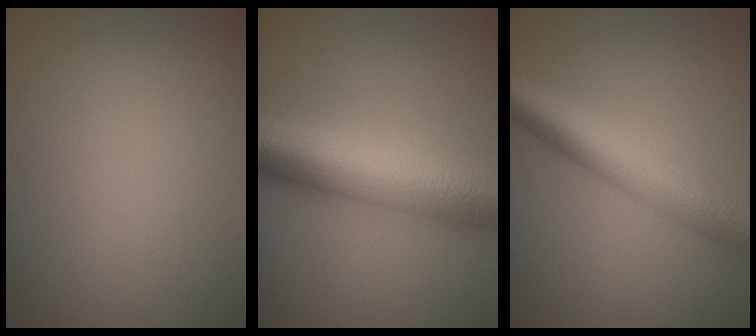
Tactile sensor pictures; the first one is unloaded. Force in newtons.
{"total": 10.6, "press": 10.6, "slide": 0.1}
{"total": 6.5, "press": 6.5, "slide": 0.1}